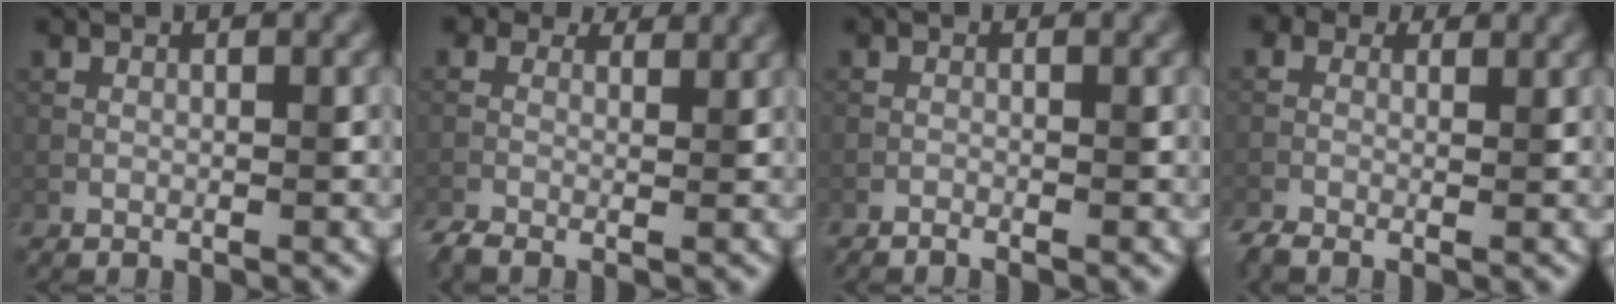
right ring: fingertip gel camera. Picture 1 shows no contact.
{"total": 4.2, "force": [1.1, 3.0, 2.8], "torque": [-0.059, -0.001, 0.010]}
{"total": 0.9, "force": [-0.9, 0.0, 0.0], "torque": [-0.004, 0.002, -0.014]}
{"total": 3.7, "force": [-0.6, 2.7, 2.4], "torque": [-0.049, 0.000, -0.006]}